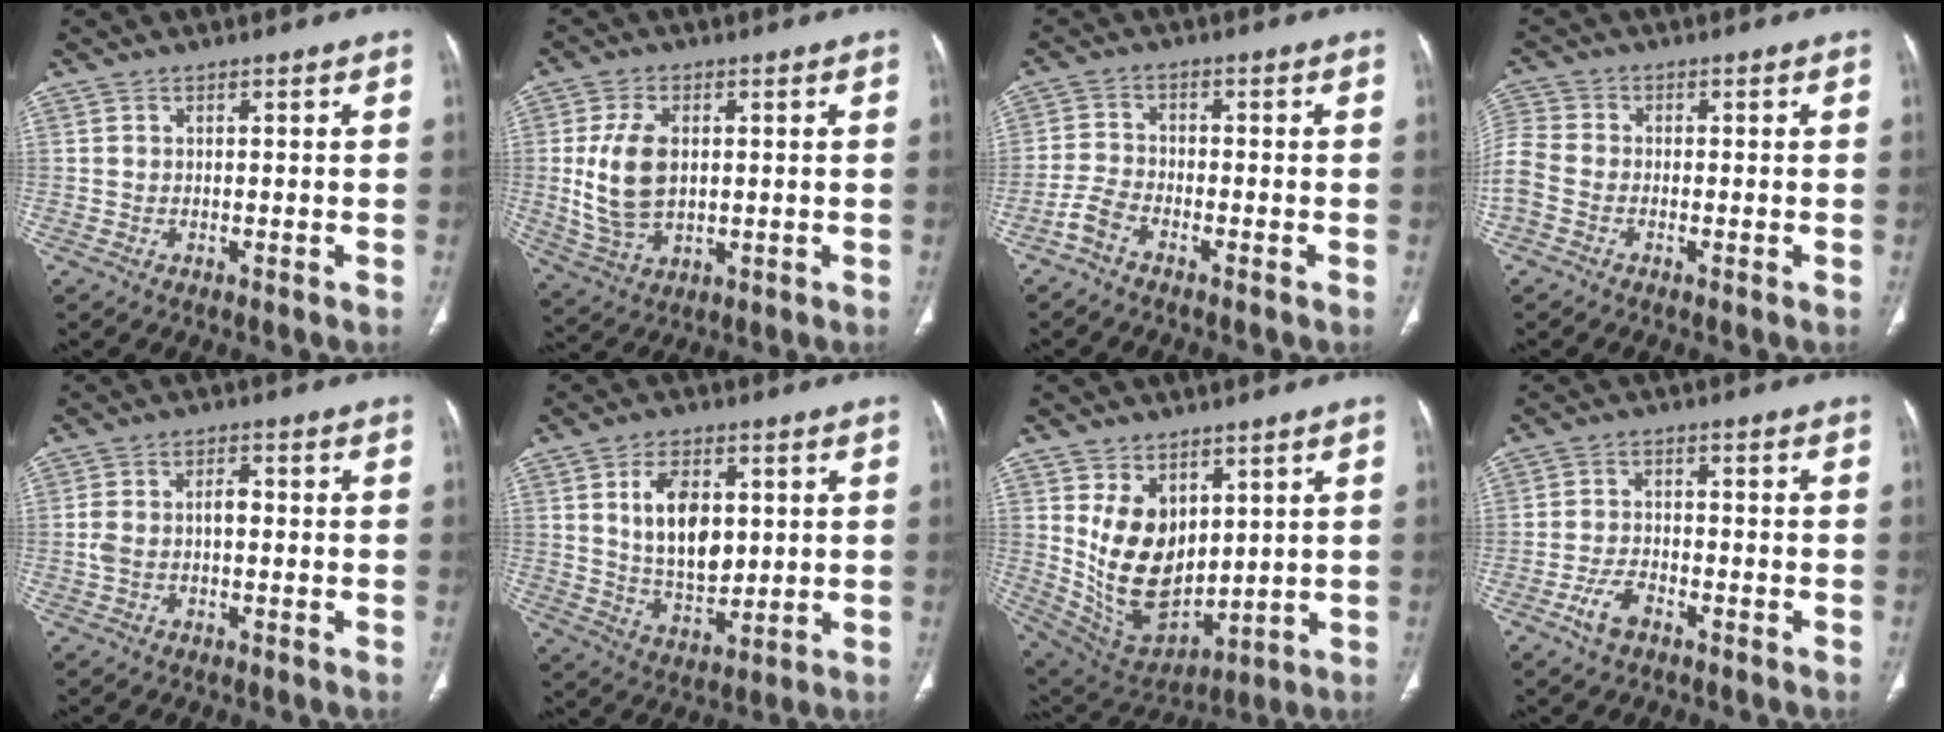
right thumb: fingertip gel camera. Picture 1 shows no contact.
{"total": 10.7, "force": [0.8, 6.5, 8.4], "torque": [-0.166, -0.005, 0.027]}
{"total": 3.5, "force": [-2.7, 1.2, 1.8], "torque": [-0.042, 0.015, -0.059]}
{"total": 7.1, "force": [-2.3, 5.0, 4.4], "torque": [-0.117, 0.012, -0.054]}
{"total": 4.3, "force": [-0.5, 2.4, 3.5], "torque": [-0.079, 0.022, -0.010]}
{"total": 11.4, "force": [2.5, 6.9, 8.7], "torque": [-0.125, -0.018, 0.052]}
{"total": 14.9, "force": [3.4, 10.0, 10.5], "torque": [-0.143, -0.031, 0.095]}
{"total": 4.8, "force": [-3.0, 2.4, 3.0], "torque": [-0.058, 0.020, -0.055]}